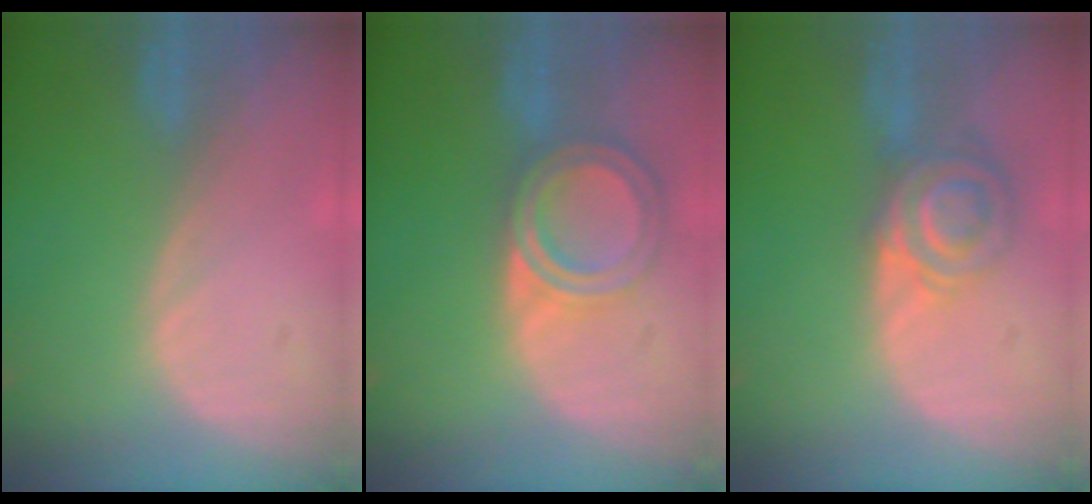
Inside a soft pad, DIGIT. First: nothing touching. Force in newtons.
{"total": 6.9, "press": 6.2, "slide": 3.1}
{"total": 7.1, "press": 6.0, "slide": 3.8}